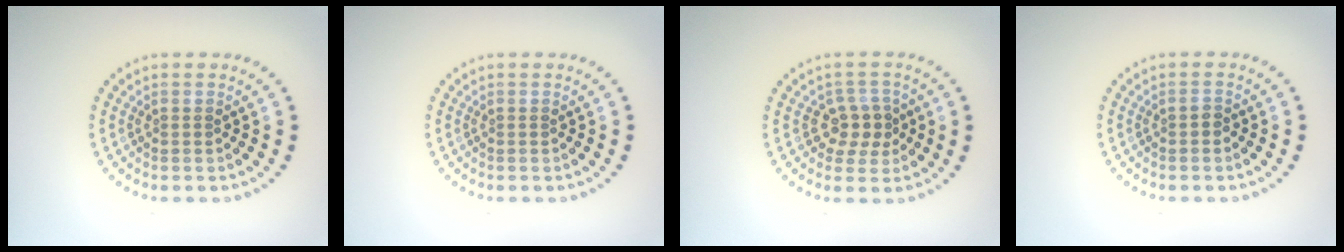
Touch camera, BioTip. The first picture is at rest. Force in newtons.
{"total": 0.0}
{"total": 2.7, "press": 2.5, "slide": 1.0}
{"total": 0.8, "press": 0.8, "slide": 0.1}